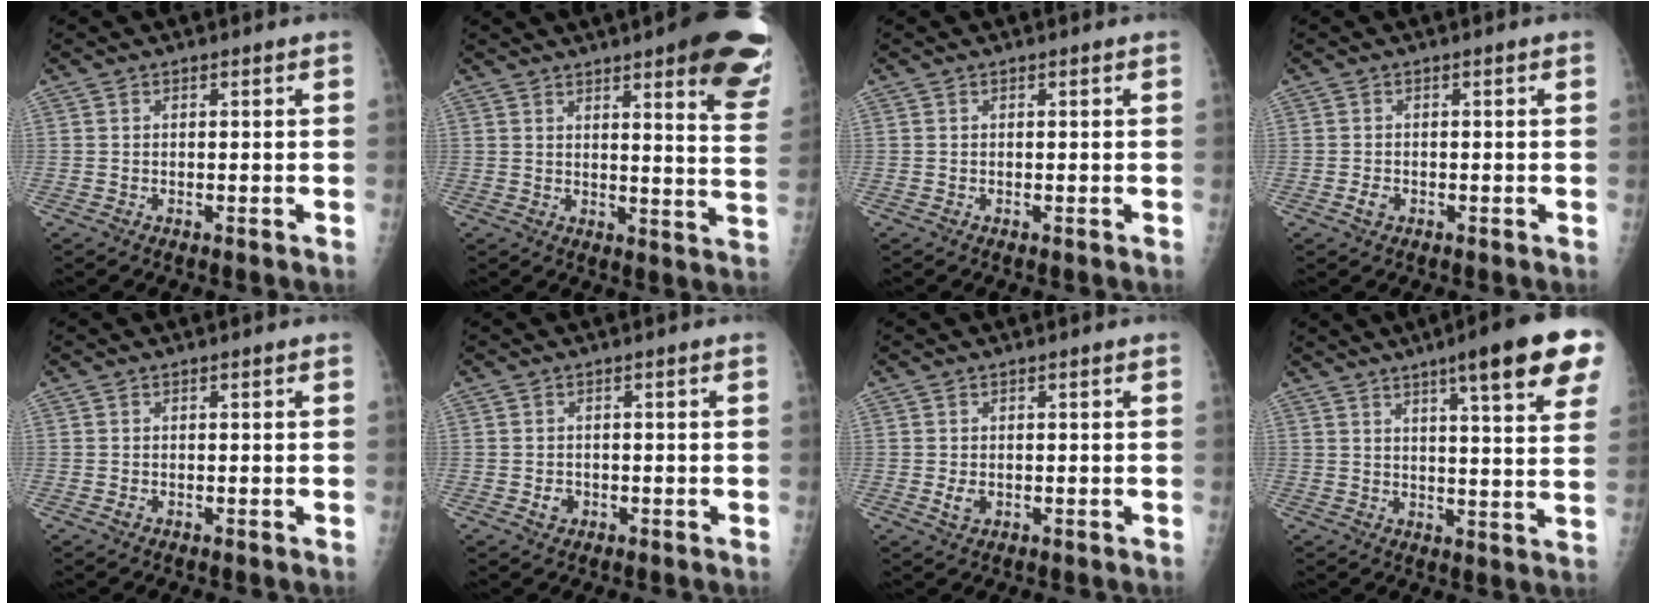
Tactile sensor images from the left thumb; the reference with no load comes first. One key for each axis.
{"total": 19.2, "fx": 10.8, "fy": 3.8, "fz": 15.5, "tx": -0.166, "ty": -0.046, "tz": 0.119}
{"total": 0.0}
{"total": 1.5, "fx": -0.6, "fy": 1.0, "fz": 0.8, "tx": -0.017, "ty": 0.003, "tz": -0.011}
{"total": 0.6, "fx": 0.0, "fy": 0.3, "fz": 0.4, "tx": -0.006, "ty": 0.004, "tz": 0.002}
{"total": 1.8, "fx": -0.5, "fy": 1.5, "fz": 0.7, "tx": -0.006, "ty": 0.004, "tz": -0.005}
{"total": 1.9, "fx": -0.1, "fy": 1.3, "fz": 1.4, "tx": -0.022, "ty": -0.003, "tz": 0.000}
{"total": 17.3, "fx": 9.7, "fy": 2.3, "fz": 14.1, "tx": -0.172, "ty": -0.032, "tz": 0.124}